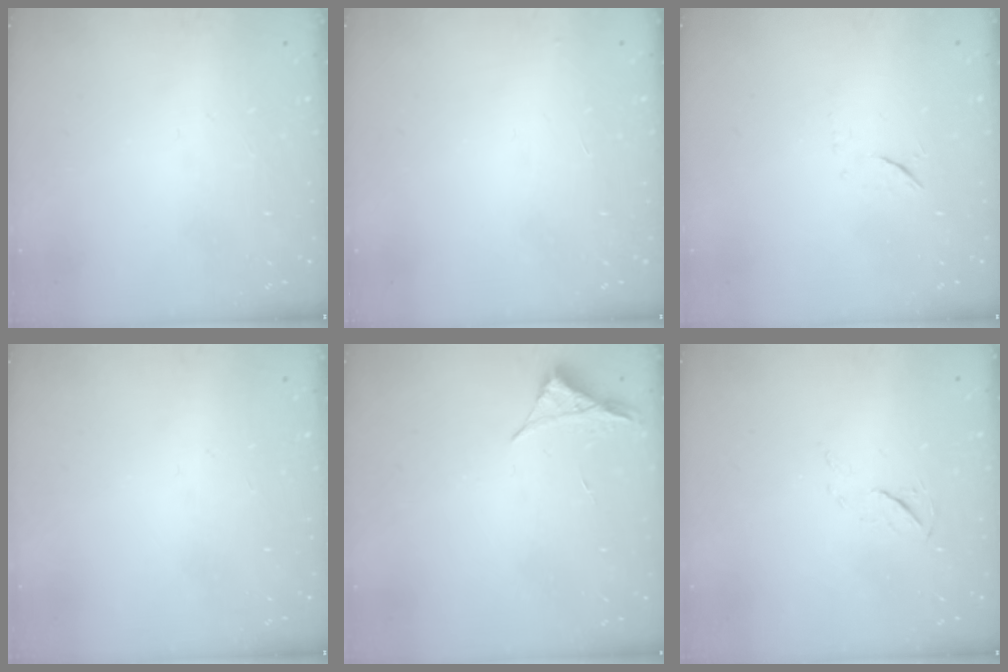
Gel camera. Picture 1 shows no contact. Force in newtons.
{"total": 2.9, "press": 2.9, "slide": 0.1}
{"total": 5.0, "press": 4.8, "slide": 1.4}
{"total": 0.0}
{"total": 3.4, "press": 3.4, "slide": 0.6}
{"total": 4.6, "press": 4.6, "slide": 0.6}